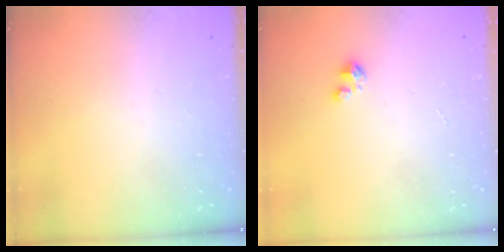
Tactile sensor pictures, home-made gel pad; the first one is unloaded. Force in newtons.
{"total": 1.5, "press": 1.5, "slide": 0.1}